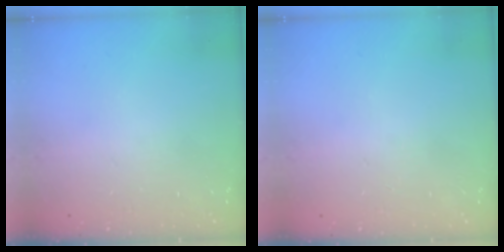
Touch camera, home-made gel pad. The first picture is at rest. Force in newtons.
{"total": 0.6, "press": 0.6, "slide": 0.2}